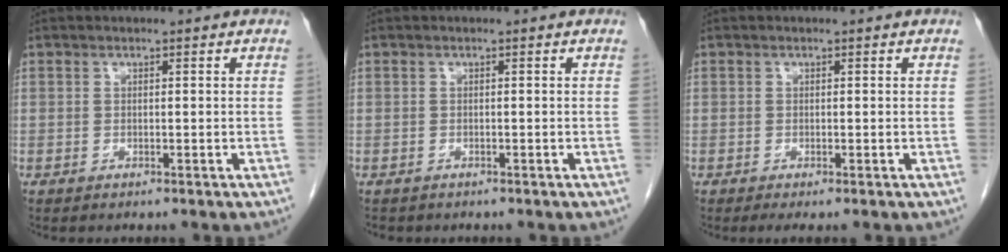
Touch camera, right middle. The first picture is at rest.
{"total": 1.1, "force": [-0.9, 0.6, 0.2], "torque": [-0.012, 0.000, -0.011]}
{"total": 1.0, "force": [-0.6, 0.1, 0.8], "torque": [-0.015, -0.005, -0.010]}